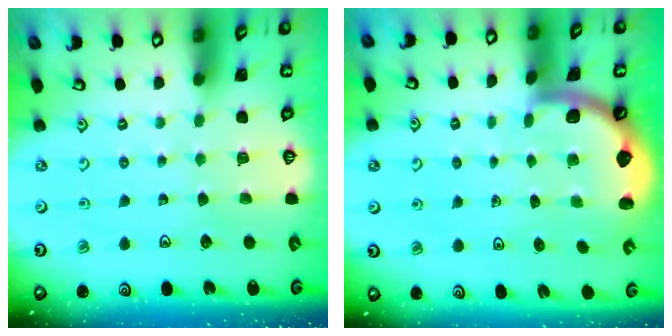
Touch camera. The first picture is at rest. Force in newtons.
{"total": 1.6, "press": 1.6, "slide": 0.1}